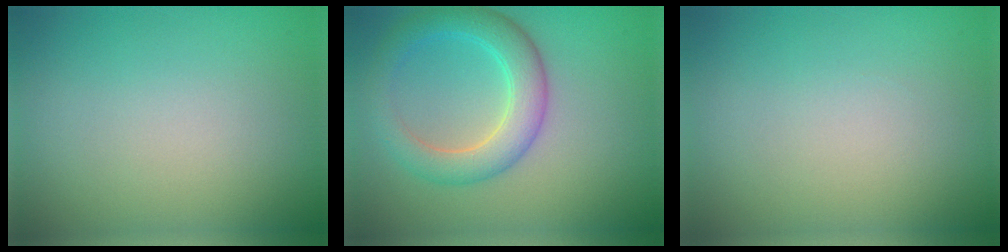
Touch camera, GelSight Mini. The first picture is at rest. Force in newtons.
{"total": 4.7, "press": 4.7, "slide": 0.1}
{"total": 0.0}